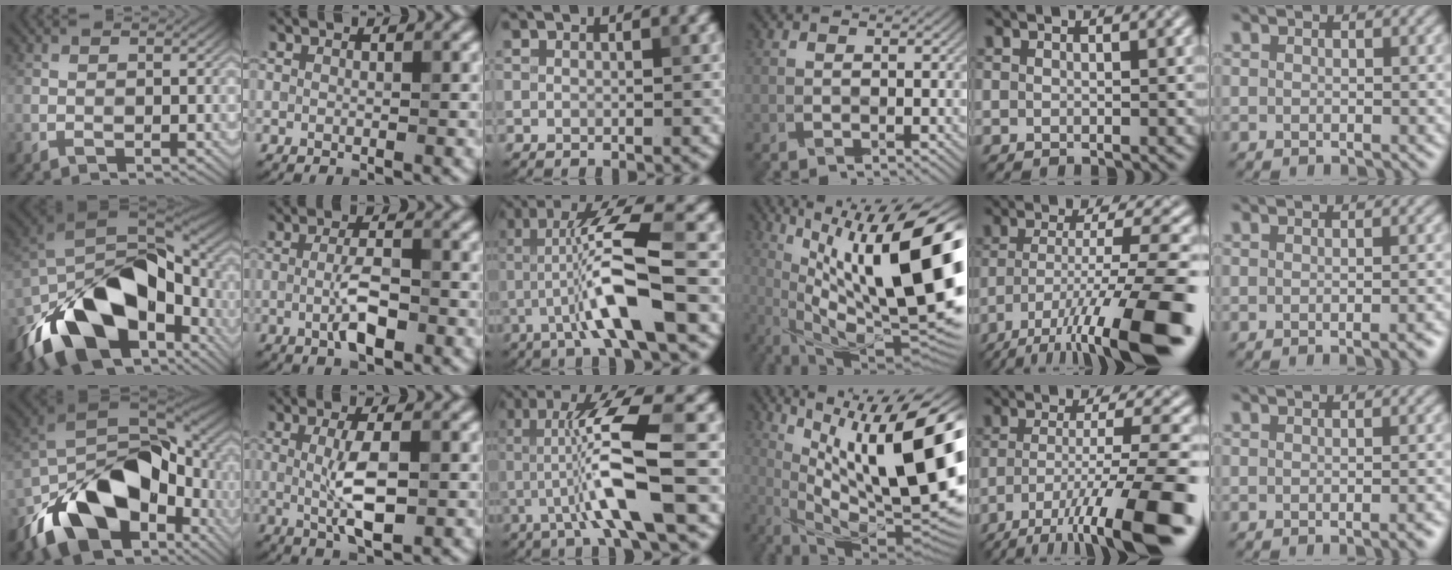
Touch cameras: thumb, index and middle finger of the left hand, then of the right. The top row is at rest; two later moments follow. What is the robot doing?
{"motion": "wrap", "object": "ethernet cable"}